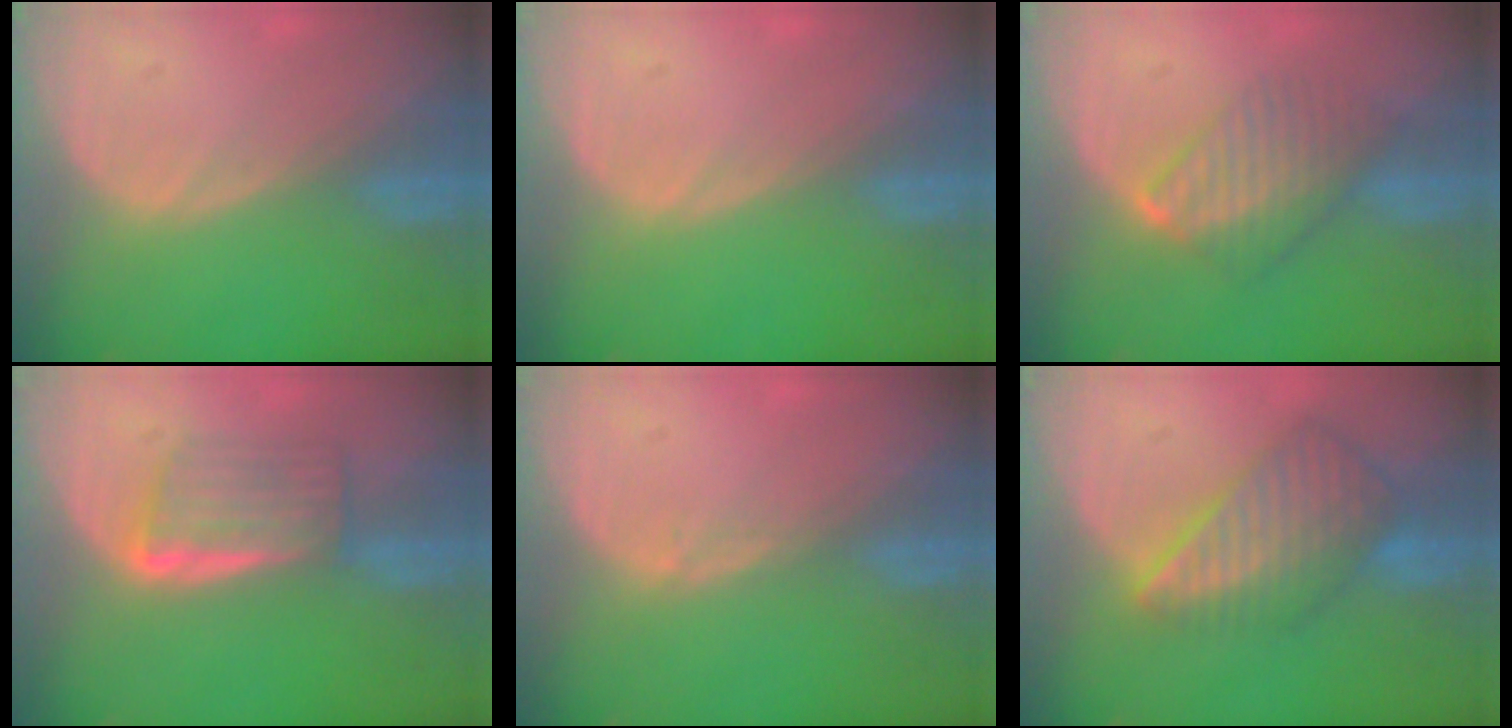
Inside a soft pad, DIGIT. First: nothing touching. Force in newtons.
{"total": 0.0}
{"total": 5.7, "press": 5.6, "slide": 0.6}
{"total": 5.8, "press": 5.2, "slide": 2.6}
{"total": 0.6, "press": 0.4, "slide": 0.4}
{"total": 8.8, "press": 7.7, "slide": 4.4}